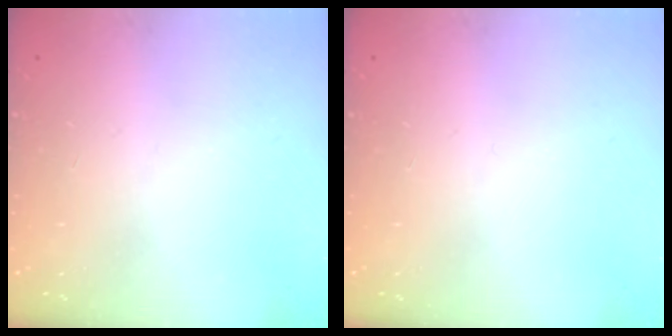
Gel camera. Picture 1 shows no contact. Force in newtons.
{"total": 0.0}